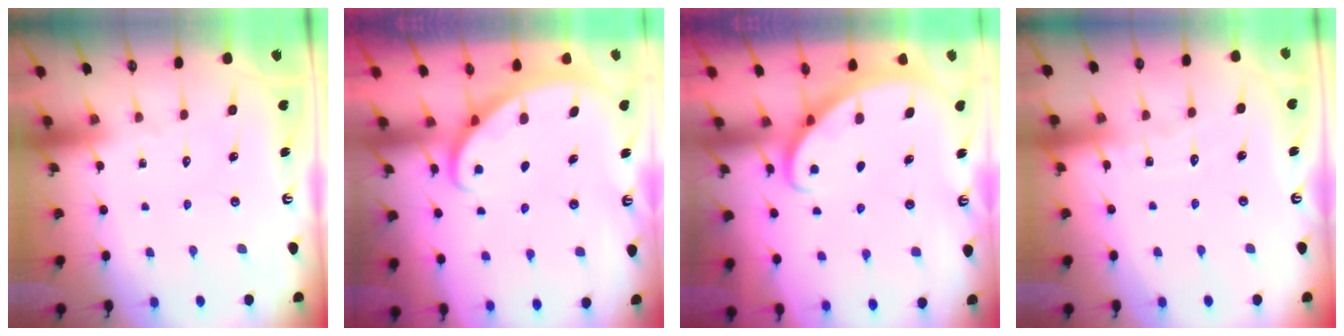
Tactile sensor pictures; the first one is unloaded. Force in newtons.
{"total": 2.6, "press": 2.6, "slide": 0.1}
{"total": 2.8, "press": 2.8, "slide": 0.2}
{"total": 4.8, "press": 4.8, "slide": 0.5}